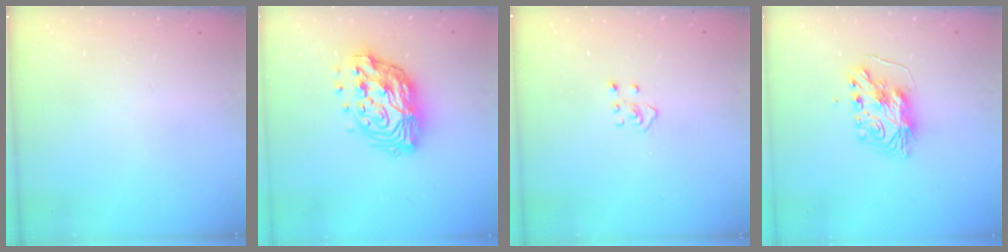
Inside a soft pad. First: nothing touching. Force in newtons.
{"total": 16.0, "press": 16.0, "slide": 1.1}
{"total": 3.5, "press": 3.4, "slide": 0.6}
{"total": 9.1, "press": 9.0, "slide": 0.9}